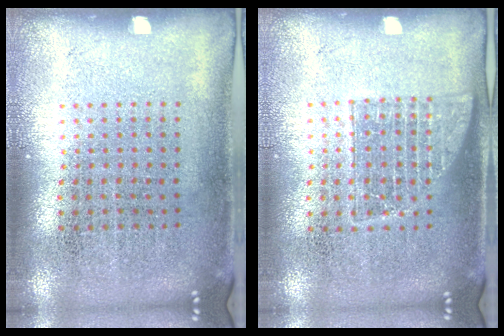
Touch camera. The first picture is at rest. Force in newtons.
{"total": 1.2, "press": 1.1, "slide": 0.6}